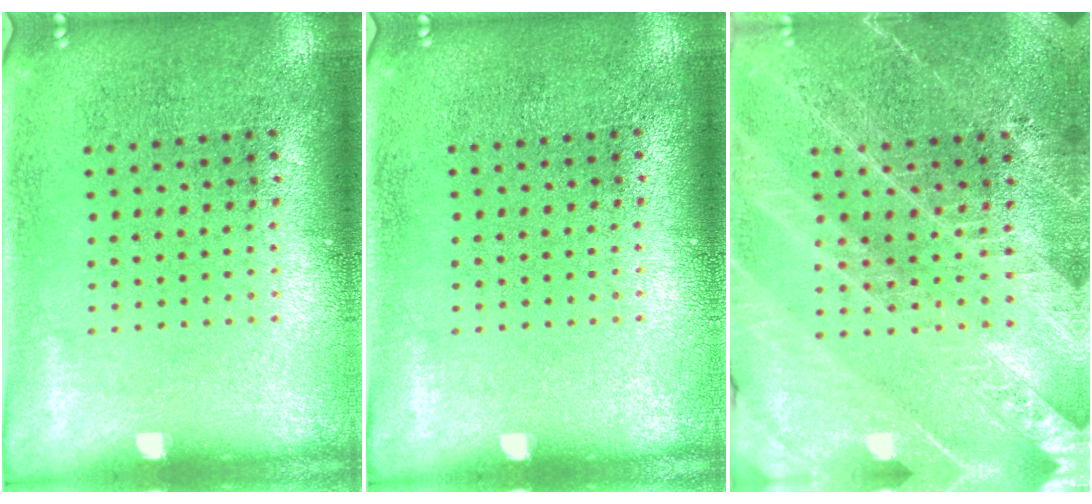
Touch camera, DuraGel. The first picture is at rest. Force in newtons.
{"total": 0.0}
{"total": 3.2, "press": 3.1, "slide": 1.1}